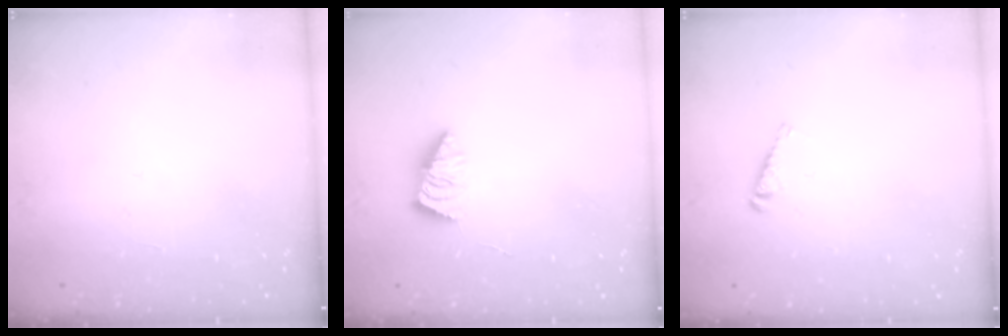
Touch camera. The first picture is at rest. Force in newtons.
{"total": 2.9, "press": 2.8, "slide": 0.6}
{"total": 3.0, "press": 3.0, "slide": 0.3}